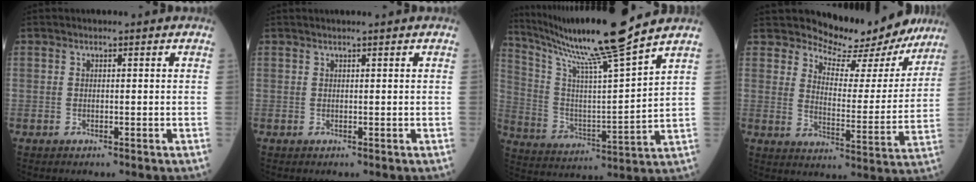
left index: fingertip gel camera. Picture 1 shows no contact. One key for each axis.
{"total": 1.4, "fx": 1.2, "fy": 0.0, "fz": 0.7, "tx": -0.003, "ty": 0.011, "tz": 0.017}
{"total": 17.5, "fx": 14.5, "fy": -2.0, "fz": 9.6, "tx": -0.183, "ty": -0.016, "tz": 0.253}
{"total": 15.0, "fx": 14.0, "fy": 4.1, "fz": 3.6, "tx": -0.039, "ty": -0.036, "tz": 0.170}